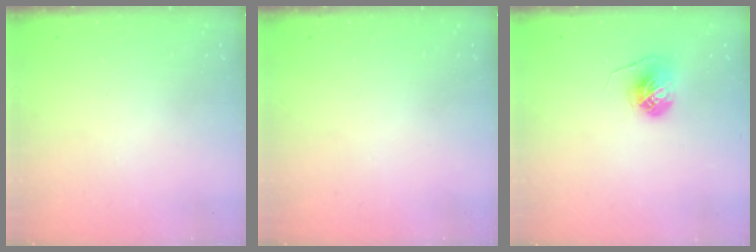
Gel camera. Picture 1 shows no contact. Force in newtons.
{"total": 0.0}
{"total": 6.0, "press": 6.0, "slide": 0.3}